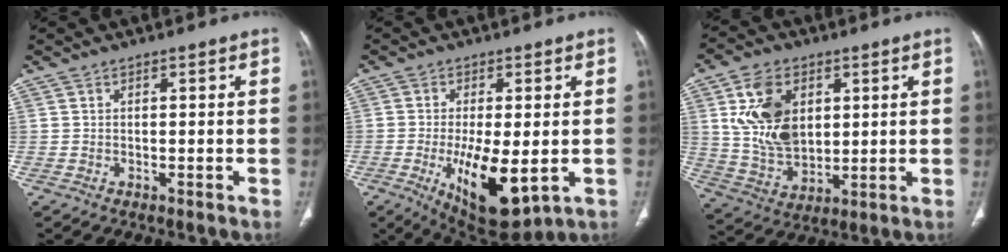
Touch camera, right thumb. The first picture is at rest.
{"total": 13.1, "force": [-3.0, 5.1, 11.7], "torque": [-0.191, -0.023, -0.031]}
{"total": 14.2, "force": [4.1, 9.4, 9.8], "torque": [-0.161, -0.017, 0.088]}